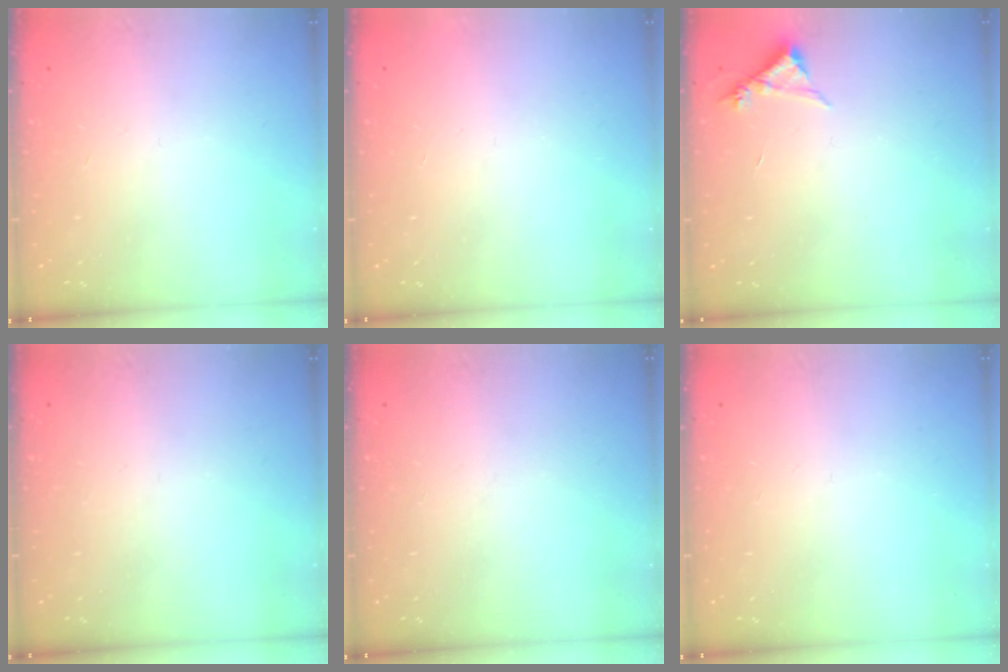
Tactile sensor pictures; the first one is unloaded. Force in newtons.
{"total": 1.7, "press": 1.6, "slide": 0.1}
{"total": 4.3, "press": 4.2, "slide": 0.4}
{"total": 0.0}
{"total": 0.0}
{"total": 0.0}